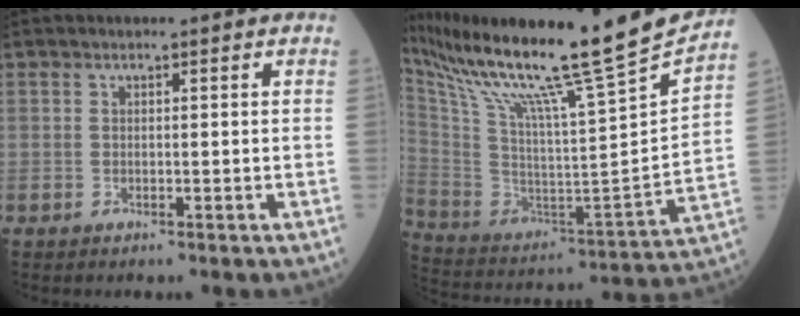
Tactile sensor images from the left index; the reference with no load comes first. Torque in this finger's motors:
{"motor_torque": [0.68, -0.90, 0.42, 0.18]}